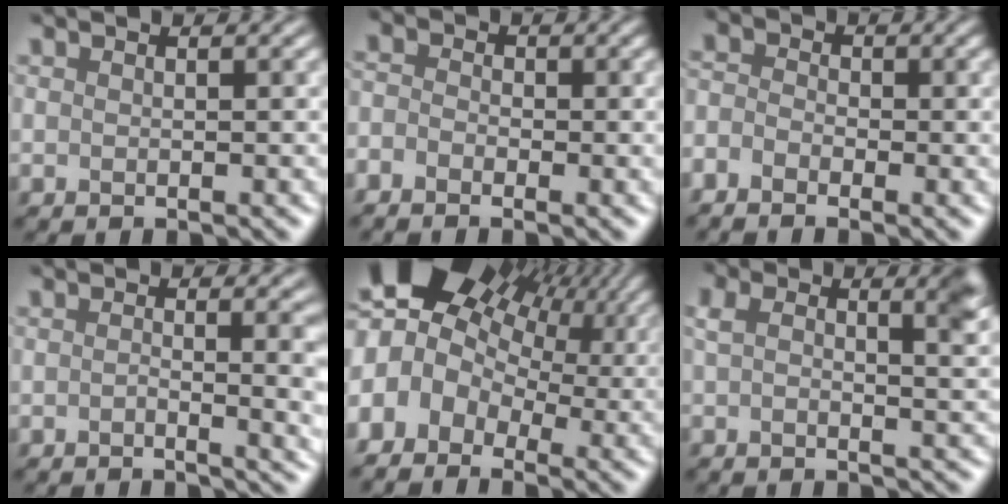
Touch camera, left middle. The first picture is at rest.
{"total": 2.5, "force": [-2.2, -0.3, -1.0], "torque": [-0.006, -0.001, -0.018]}
{"total": 2.7, "force": [-2.5, 0.0, -0.9], "torque": [-0.008, -0.003, -0.024]}
{"total": 3.9, "force": [-0.5, 1.3, 3.6], "torque": [-0.034, 0.006, 0.007]}
{"total": 12.3, "force": [2.4, 9.6, 7.3], "torque": [-0.153, 0.019, 0.056]}
{"total": 2.4, "force": [0.4, 0.7, 2.3], "torque": [-0.029, 0.014, 0.014]}